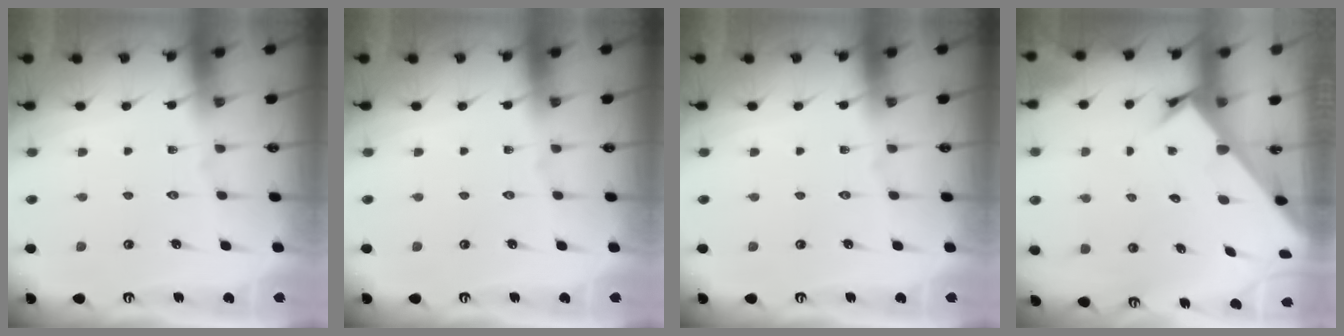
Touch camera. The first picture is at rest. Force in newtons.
{"total": 0.0}
{"total": 0.0}
{"total": 2.7, "press": 2.6, "slide": 0.3}